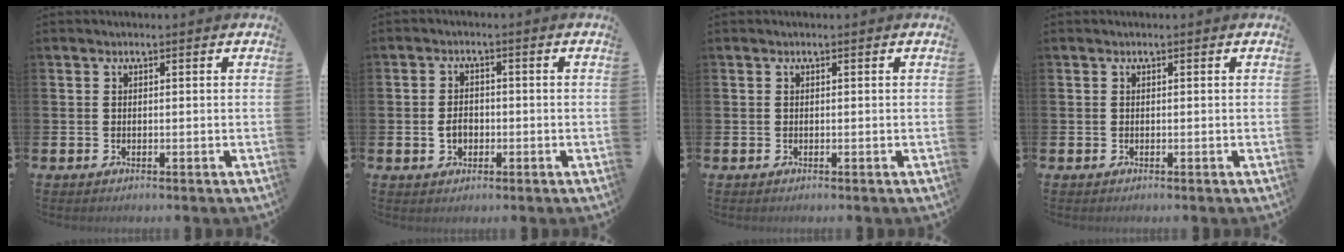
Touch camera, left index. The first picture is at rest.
{"total": 2.5, "force": [-0.5, 1.9, 1.5], "torque": [-0.017, 0.000, -0.015]}
{"total": 0.0}
{"total": 0.0}